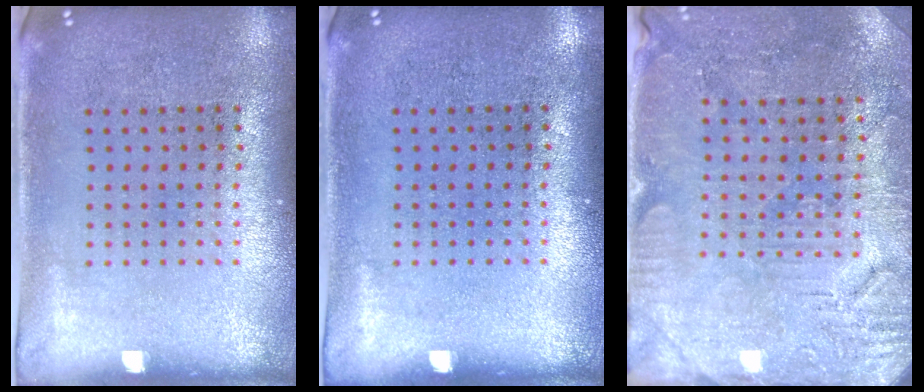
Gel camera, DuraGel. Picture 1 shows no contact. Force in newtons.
{"total": 0.0}
{"total": 3.0, "press": 2.9, "slide": 0.6}